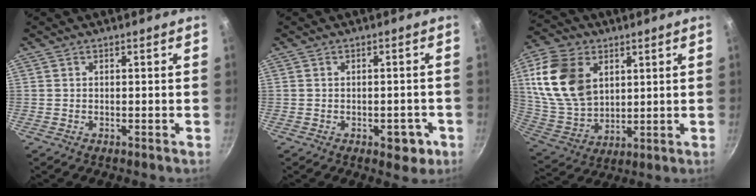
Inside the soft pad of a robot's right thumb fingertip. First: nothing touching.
{"total": 4.8, "force": [-2.0, 2.8, 3.4], "torque": [-0.018, 0.017, -0.016]}
{"total": 17.4, "force": [5.4, 12.1, 11.3], "torque": [-0.195, -0.014, 0.116]}